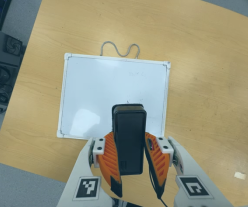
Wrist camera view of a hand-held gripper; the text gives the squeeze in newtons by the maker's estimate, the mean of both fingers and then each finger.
{"total": 6.4, "left": 5.6, "right": 7.1}